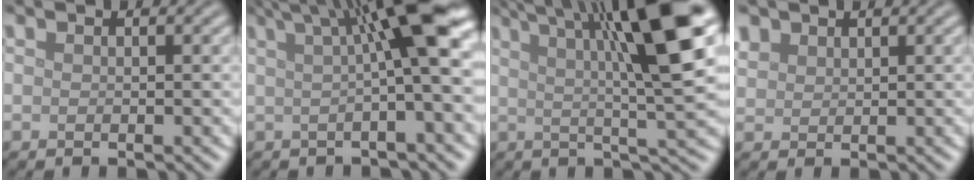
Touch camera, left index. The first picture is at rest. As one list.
[{"total": 10.2, "force": [3.1, 2.0, 9.5], "torque": [-0.120, 0.022, 0.039]}, {"total": 12.9, "force": [4.8, 2.4, 11.8], "torque": [-0.157, 0.014, 0.071]}, {"total": 1.8, "force": [1.3, 1.3, 0.4], "torque": [-0.014, 0.007, 0.028]}]